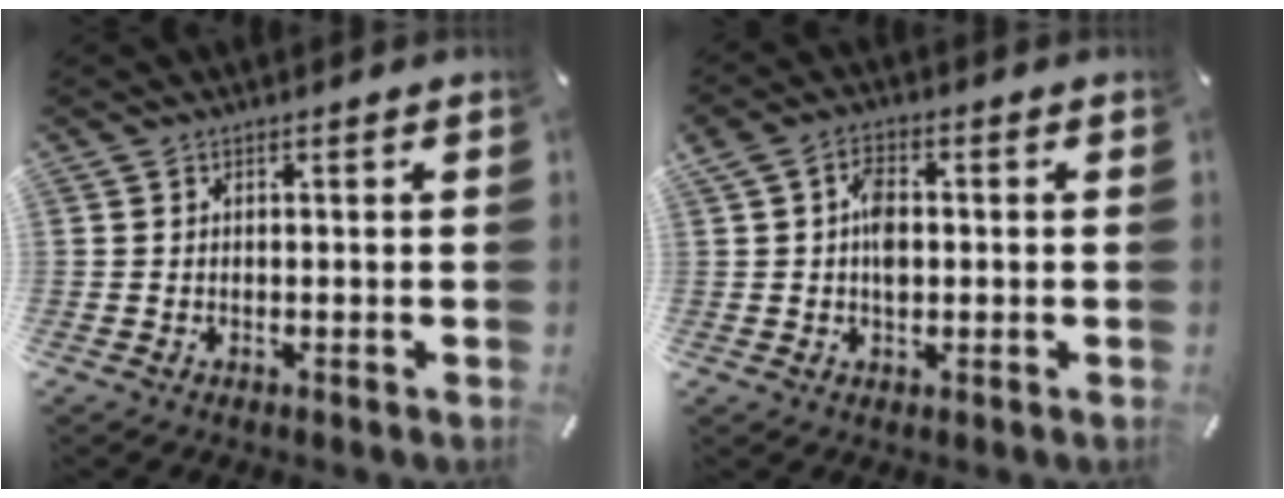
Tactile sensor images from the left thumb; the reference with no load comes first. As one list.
[{"total": 5.6, "force": [0.3, 3.6, 4.2], "torque": [-0.066, 0.003, 0.002]}]